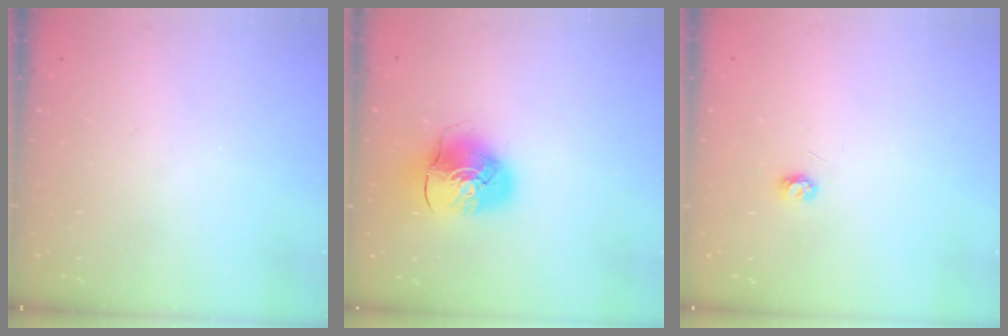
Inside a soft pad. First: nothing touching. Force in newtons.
{"total": 9.1, "press": 9.0, "slide": 1.2}
{"total": 3.3, "press": 3.3, "slide": 0.2}